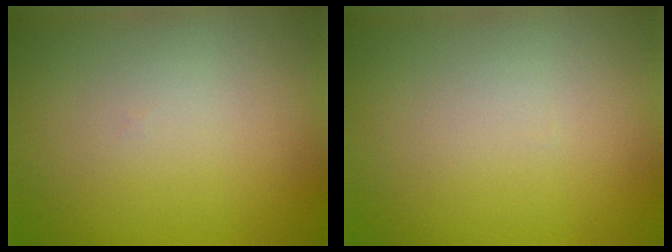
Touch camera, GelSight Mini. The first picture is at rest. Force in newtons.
{"total": 0.0}